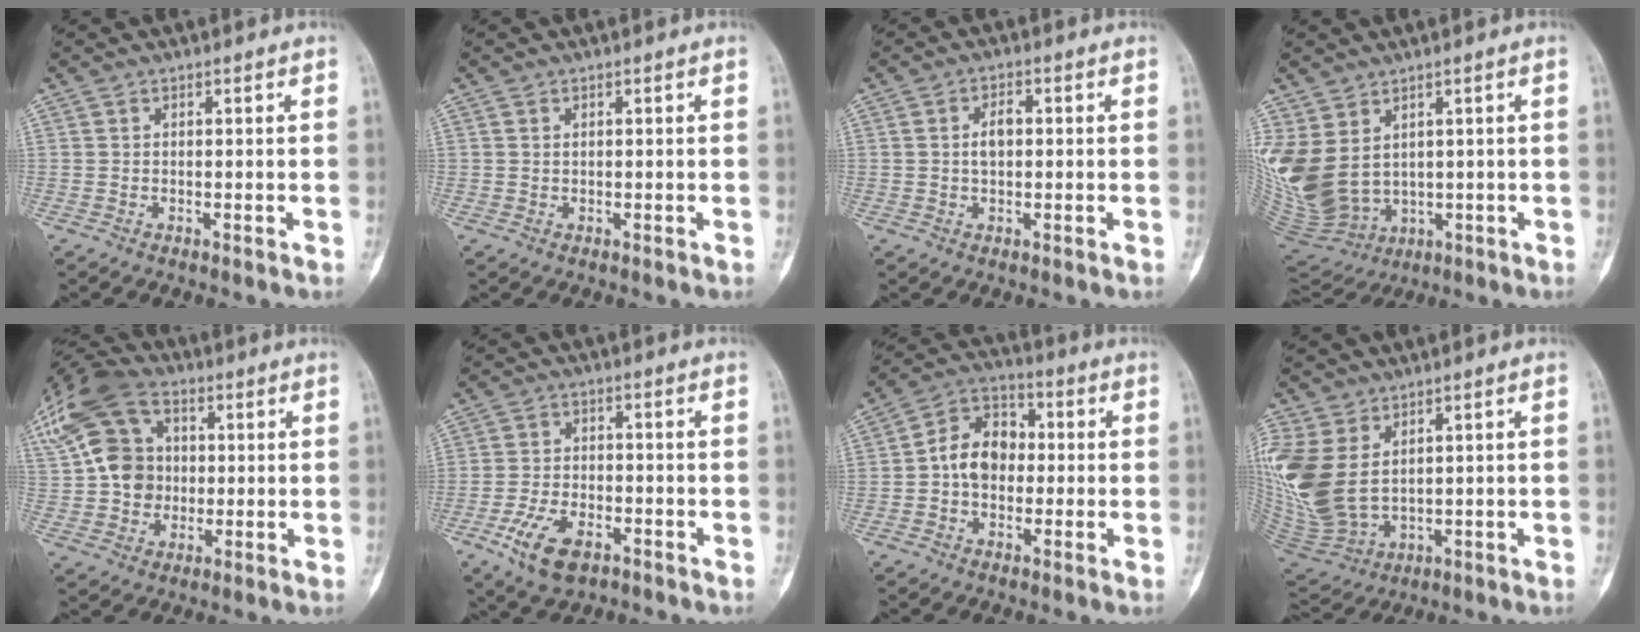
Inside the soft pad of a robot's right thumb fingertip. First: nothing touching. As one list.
[{"total": 0.5, "force": [0.3, 0.4, 0.2], "torque": [0.002, 0.000, 0.005]}, {"total": 3.4, "force": [0.2, 1.9, 2.7], "torque": [-0.040, 0.003, 0.000]}, {"total": 16.5, "force": [2.8, 12.2, 10.7], "torque": [-0.262, -0.012, 0.094]}, {"total": 16.8, "force": [2.6, 13.2, 10.0], "torque": [-0.190, 0.021, 0.043]}, {"total": 8.9, "force": [-4.6, 4.6, 6.1], "torque": [-0.118, 0.015, -0.079]}, {"total": 9.5, "force": [-0.5, 7.2, 6.3], "torque": [-0.077, 0.029, -0.024]}, {"total": 15.2, "force": [3.3, 10.1, 10.9], "torque": [-0.265, -0.018, 0.088]}]